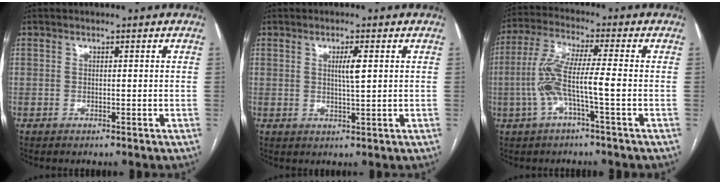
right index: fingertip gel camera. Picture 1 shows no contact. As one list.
[{"total": 3.0, "force": [0.8, 0.2, 2.9], "torque": [-0.050, -0.002, 0.012]}, {"total": 8.5, "force": [-1.9, 0.2, 8.3], "torque": [-0.179, 0.018, -0.040]}]